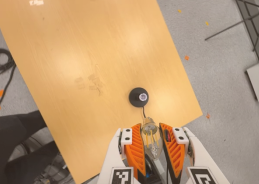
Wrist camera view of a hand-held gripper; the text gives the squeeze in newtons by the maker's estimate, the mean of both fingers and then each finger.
{"total": 20.0, "left": 21.6, "right": 18.4}